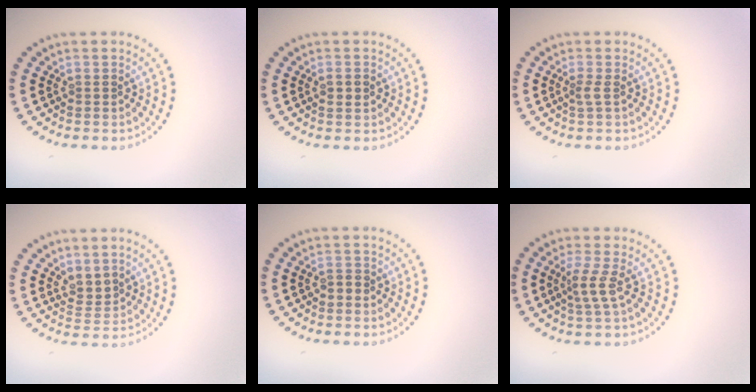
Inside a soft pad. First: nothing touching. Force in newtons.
{"total": 1.1, "press": 1.1, "slide": 0.2}
{"total": 0.9, "press": 0.5, "slide": 0.8}
{"total": 1.6, "press": 1.3, "slide": 1.0}
{"total": 0.8, "press": 0.8, "slide": 0.3}
{"total": 2.2, "press": 1.6, "slide": 1.5}